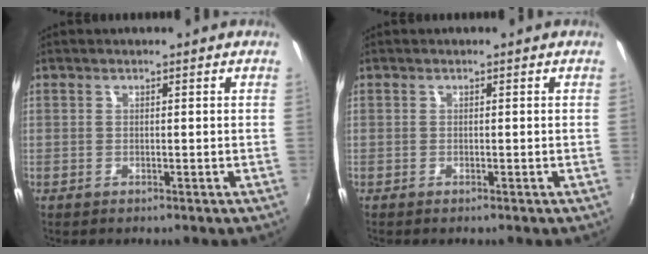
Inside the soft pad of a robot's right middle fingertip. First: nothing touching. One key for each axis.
{"total": 0.0}